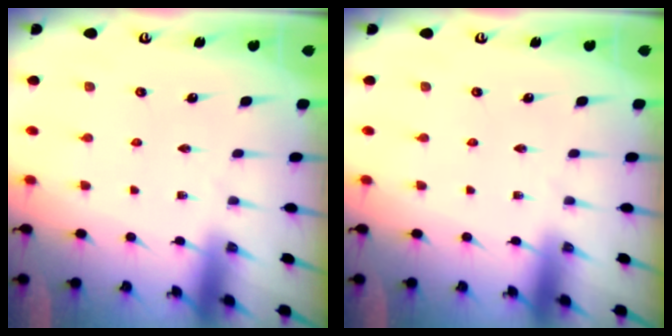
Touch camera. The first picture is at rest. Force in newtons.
{"total": 0.0}